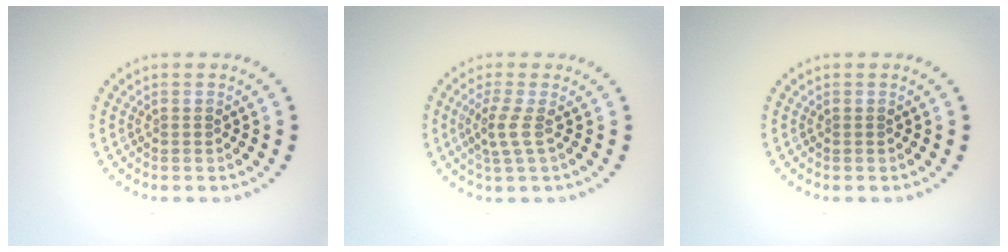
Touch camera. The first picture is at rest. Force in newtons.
{"total": 2.1, "press": 1.5, "slide": 1.4}
{"total": 0.0}